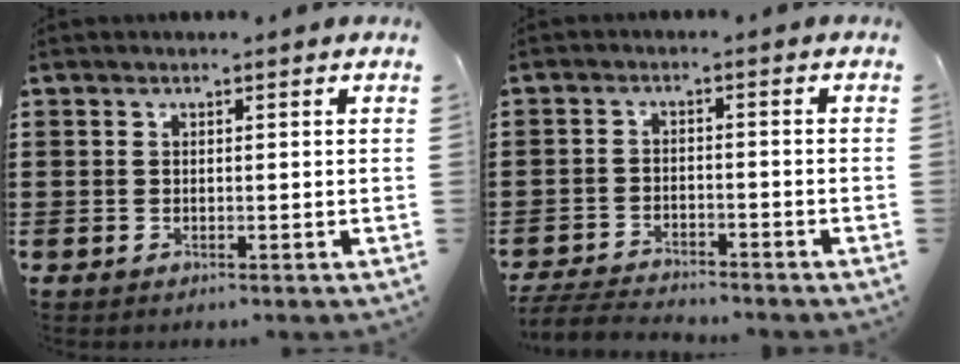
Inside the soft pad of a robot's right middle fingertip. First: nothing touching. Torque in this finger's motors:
{"motor_torque": [0.49, 0.14, 0.08, 0.06]}